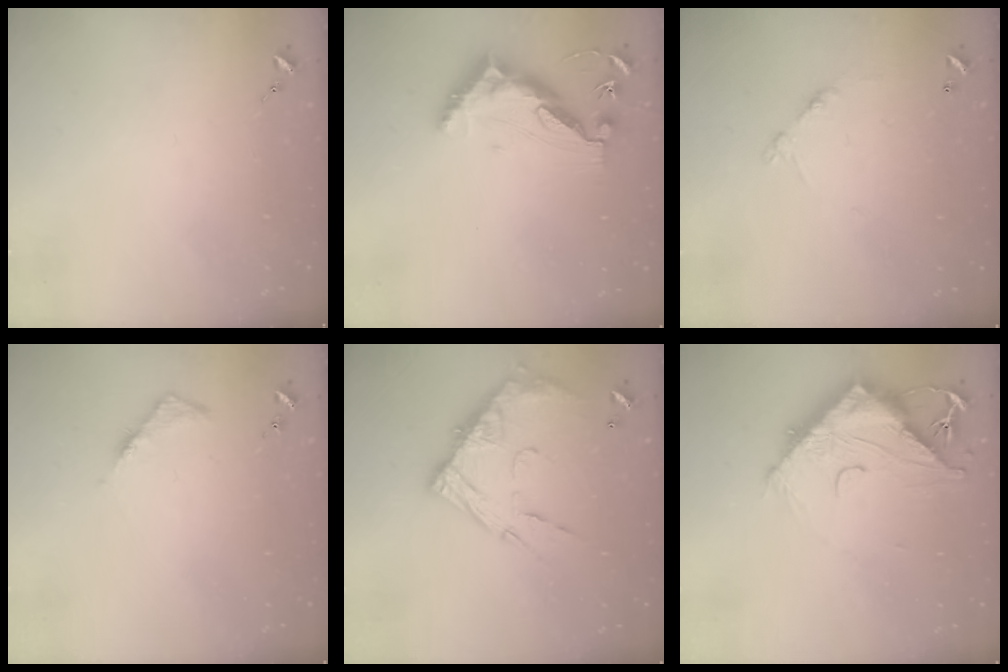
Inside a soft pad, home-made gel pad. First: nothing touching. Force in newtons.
{"total": 10.7, "press": 10.6, "slide": 0.9}
{"total": 6.7, "press": 6.6, "slide": 0.5}
{"total": 4.1, "press": 4.0, "slide": 0.5}
{"total": 16.0, "press": 15.9, "slide": 1.4}
{"total": 15.7, "press": 15.6, "slide": 1.4}